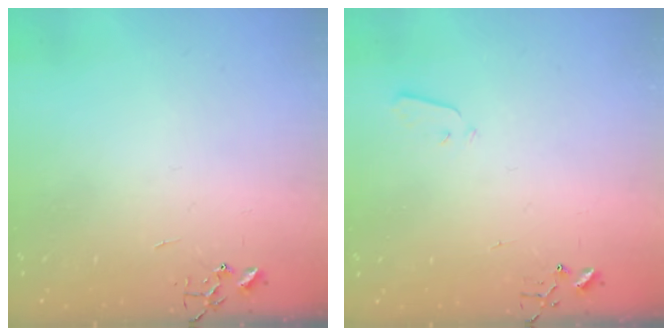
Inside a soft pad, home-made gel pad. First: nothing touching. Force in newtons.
{"total": 2.8, "press": 2.7, "slide": 0.4}